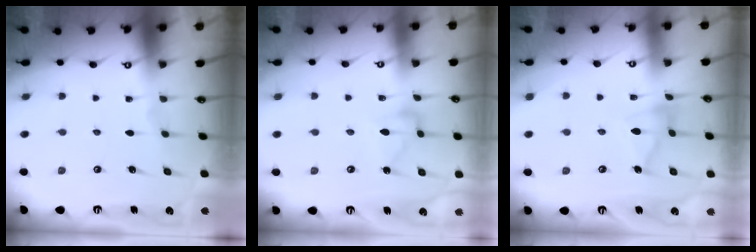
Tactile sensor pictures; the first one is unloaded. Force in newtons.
{"total": 6.5, "press": 6.5, "slide": 0.1}
{"total": 9.3, "press": 9.3, "slide": 0.8}